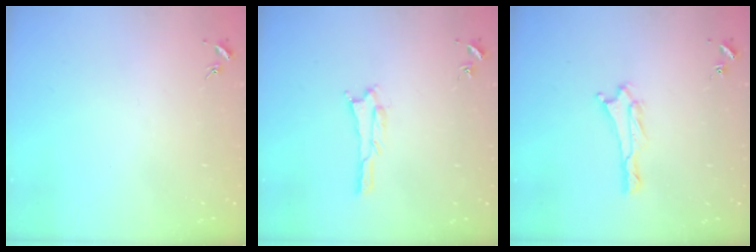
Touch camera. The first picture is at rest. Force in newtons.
{"total": 1.1, "press": 1.1, "slide": 0.1}
{"total": 1.4, "press": 1.4, "slide": 0.2}